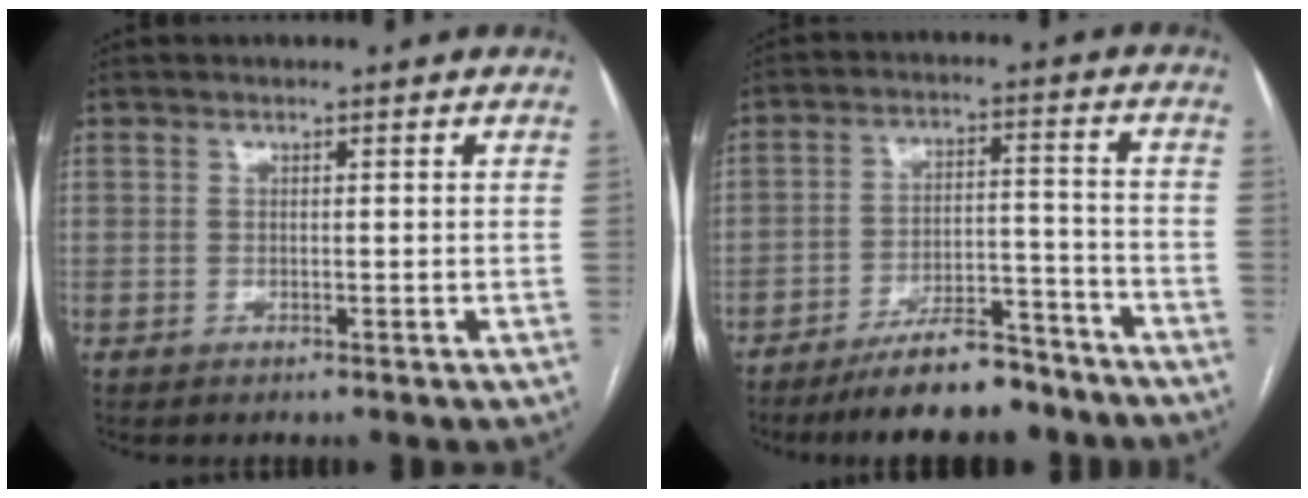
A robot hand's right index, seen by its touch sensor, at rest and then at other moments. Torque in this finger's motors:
{"motor_torque": [0.48, -0.29, 0.02, -0.01]}